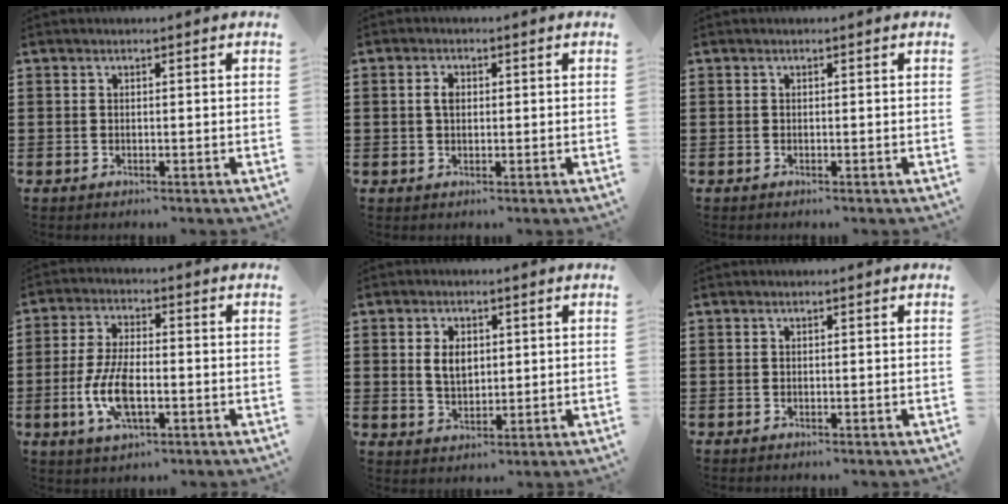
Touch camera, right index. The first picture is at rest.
{"total": 2.2, "force": [0.4, 1.3, 1.7], "torque": [-0.037, 0.007, 0.006]}
{"total": 0.0}
{"total": 7.7, "force": [-2.1, 3.2, 6.7], "torque": [-0.152, -0.008, -0.042]}
{"total": 4.2, "force": [0.7, 2.7, 3.1], "torque": [-0.059, 0.009, 0.010]}
{"total": 0.0}